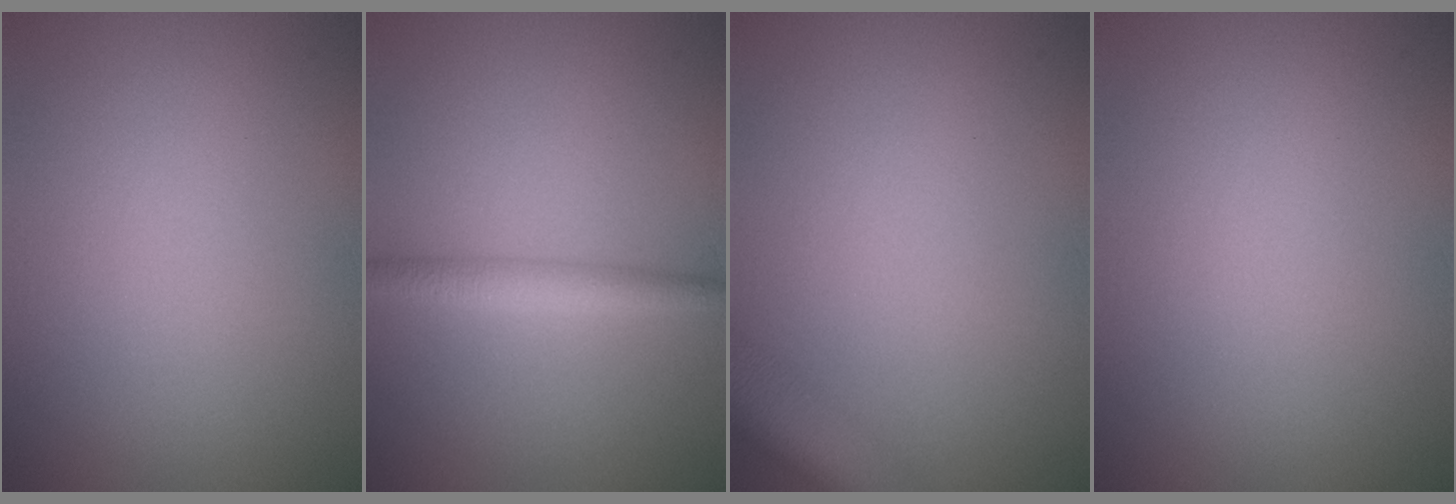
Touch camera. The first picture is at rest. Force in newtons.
{"total": 2.2, "press": 2.2, "slide": 0.0}
{"total": 4.9, "press": 4.8, "slide": 0.4}
{"total": 0.0}